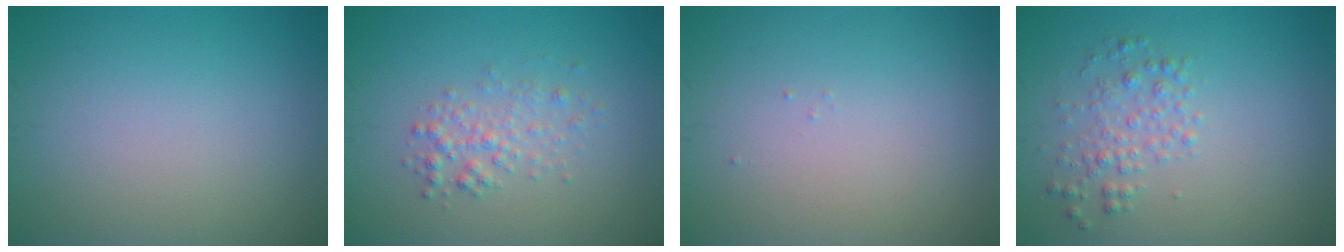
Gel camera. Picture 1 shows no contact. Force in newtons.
{"total": 2.0, "press": 2.0, "slide": 0.1}
{"total": 0.0}
{"total": 2.2, "press": 2.2, "slide": 0.1}